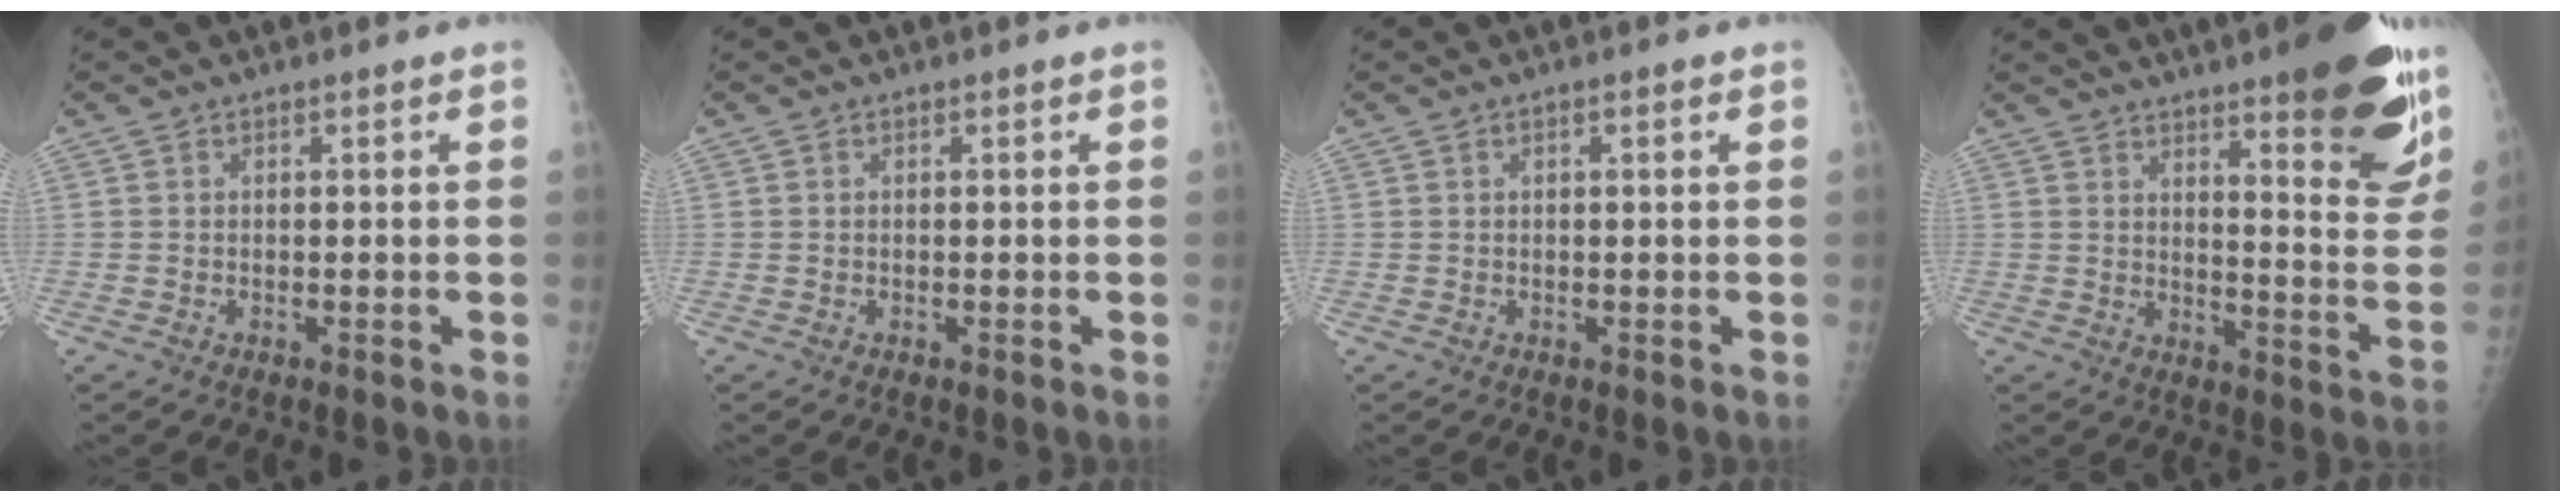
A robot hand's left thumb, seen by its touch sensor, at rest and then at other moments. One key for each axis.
{"total": 0.0}
{"total": 1.1, "fx": 0.4, "fy": 0.3, "fz": 1.0, "tx": -0.017, "ty": 0.003, "tz": 0.005}
{"total": 21.4, "fx": 13.5, "fy": 4.8, "fz": 15.9, "tx": -0.176, "ty": -0.079, "tz": 0.178}